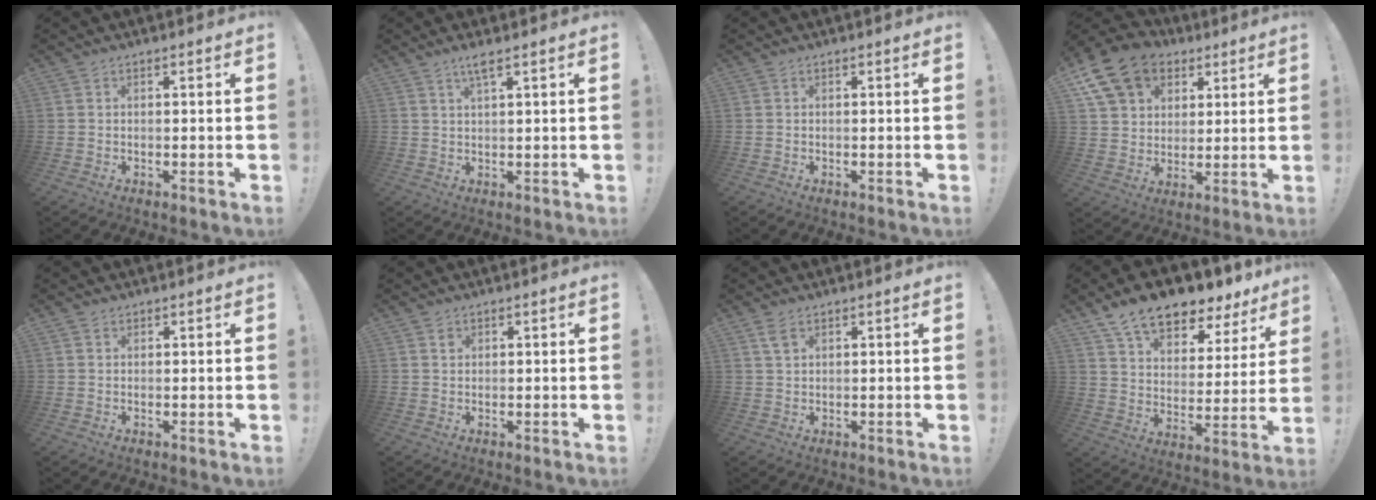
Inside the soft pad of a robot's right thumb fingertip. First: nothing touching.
{"total": 3.7, "force": [2.4, 0.2, 2.7], "torque": [-0.056, -0.004, 0.041]}
{"total": 0.0}
{"total": 15.8, "force": [8.1, 11.5, 7.2], "torque": [-0.115, -0.037, 0.159]}
{"total": 0.7, "force": [0.5, 0.4, 0.1], "torque": [-0.001, -0.001, 0.010]}
{"total": 1.1, "force": [0.6, 0.9, 0.3], "torque": [0.010, -0.005, 0.008]}
{"total": 3.1, "force": [1.7, 1.6, 2.0], "torque": [-0.028, -0.006, 0.029]}
{"total": 13.8, "force": [11.2, 5.4, 6.0], "torque": [-0.109, -0.087, 0.199]}